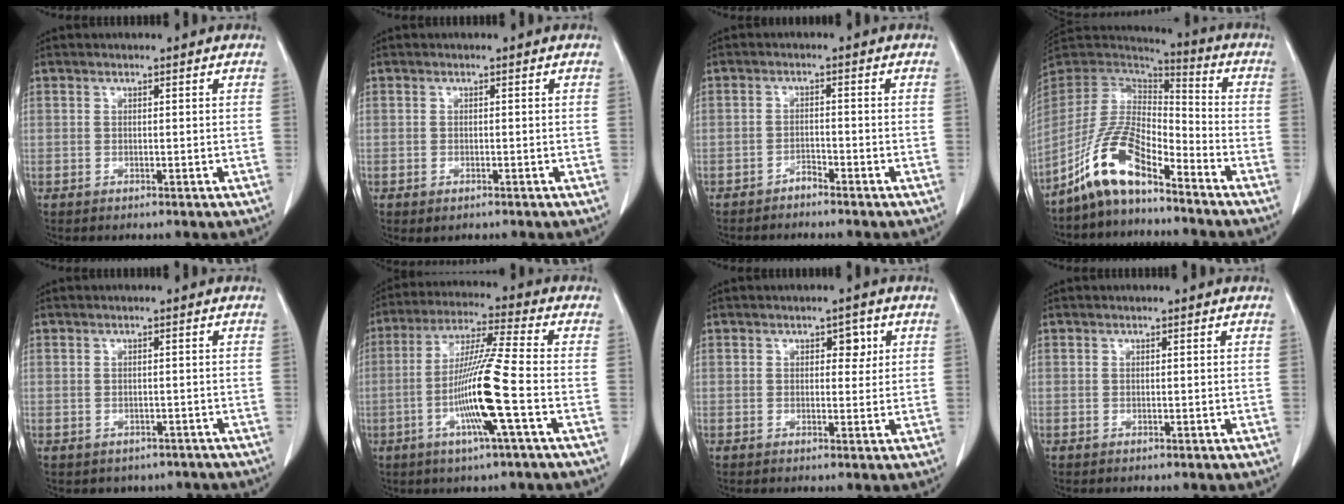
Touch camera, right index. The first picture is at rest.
{"total": 0.8, "force": [-0.4, 0.4, 0.6], "torque": [-0.013, -0.003, 0.000]}
{"total": 1.6, "force": [-1.5, 0.1, 0.4], "torque": [-0.008, -0.001, -0.025]}
{"total": 11.8, "force": [-8.2, 3.2, 7.9], "torque": [-0.177, 0.013, -0.159]}
{"total": 4.1, "force": [-3.4, 2.3, 0.6], "torque": [-0.008, 0.011, -0.037]}
{"total": 12.4, "force": [-3.5, -1.1, 11.9], "torque": [-0.232, -0.008, -0.073]}
{"total": 2.4, "force": [0.9, 1.5, 1.7], "torque": [-0.015, 0.006, 0.010]}
{"total": 0.0}